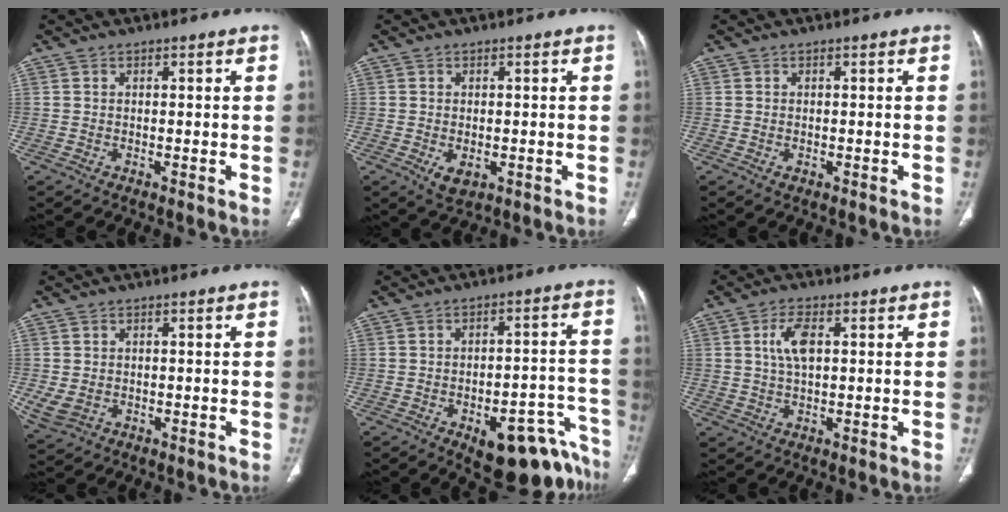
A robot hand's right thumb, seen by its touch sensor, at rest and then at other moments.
{"total": 3.5, "force": [-1.1, 2.1, 2.6], "torque": [-0.039, -0.002, -0.006]}
{"total": 0.7, "force": [-0.3, 0.4, 0.5], "torque": [-0.011, 0.002, 0.000]}
{"total": 4.0, "force": [-0.5, 3.1, 2.4], "torque": [-0.056, -0.001, 0.005]}
{"total": 15.5, "force": [-9.7, 6.8, 9.9], "torque": [-0.048, 0.087, -0.121]}
{"total": 5.2, "force": [1.2, 2.4, 4.4], "torque": [-0.091, 0.002, 0.023]}